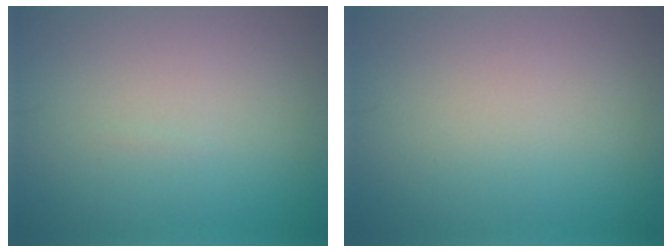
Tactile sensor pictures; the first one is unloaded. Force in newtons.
{"total": 0.0}